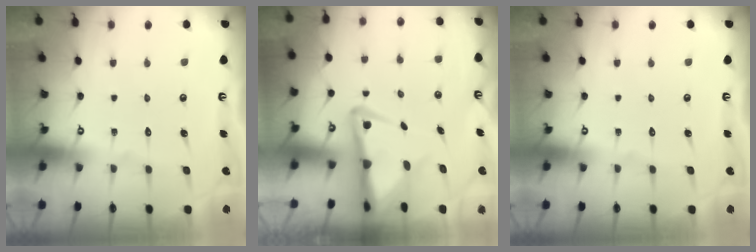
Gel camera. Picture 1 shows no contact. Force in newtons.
{"total": 6.7, "press": 6.5, "slide": 1.6}
{"total": 0.0}